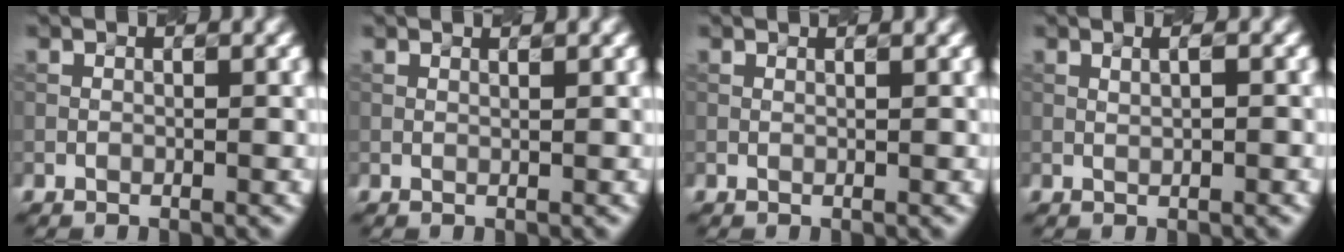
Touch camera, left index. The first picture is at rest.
{"total": 0.6, "force": [0.5, 0.0, 0.3], "torque": [-0.004, -0.002, 0.007]}
{"total": 0.8, "force": [0.6, 0.2, 0.5], "torque": [-0.008, -0.003, 0.002]}
{"total": 1.3, "force": [0.5, 0.3, 1.1], "torque": [-0.015, -0.002, 0.002]}